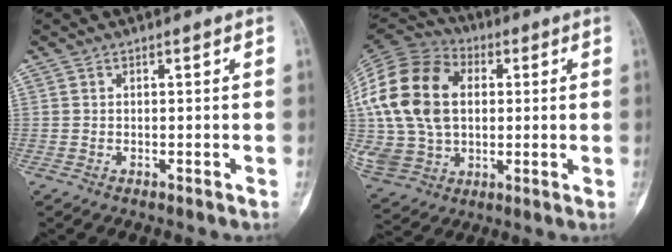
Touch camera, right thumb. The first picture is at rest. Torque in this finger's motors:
{"motor_torque": [0.34, 1.16, 2.09, -0.19, 0.64]}